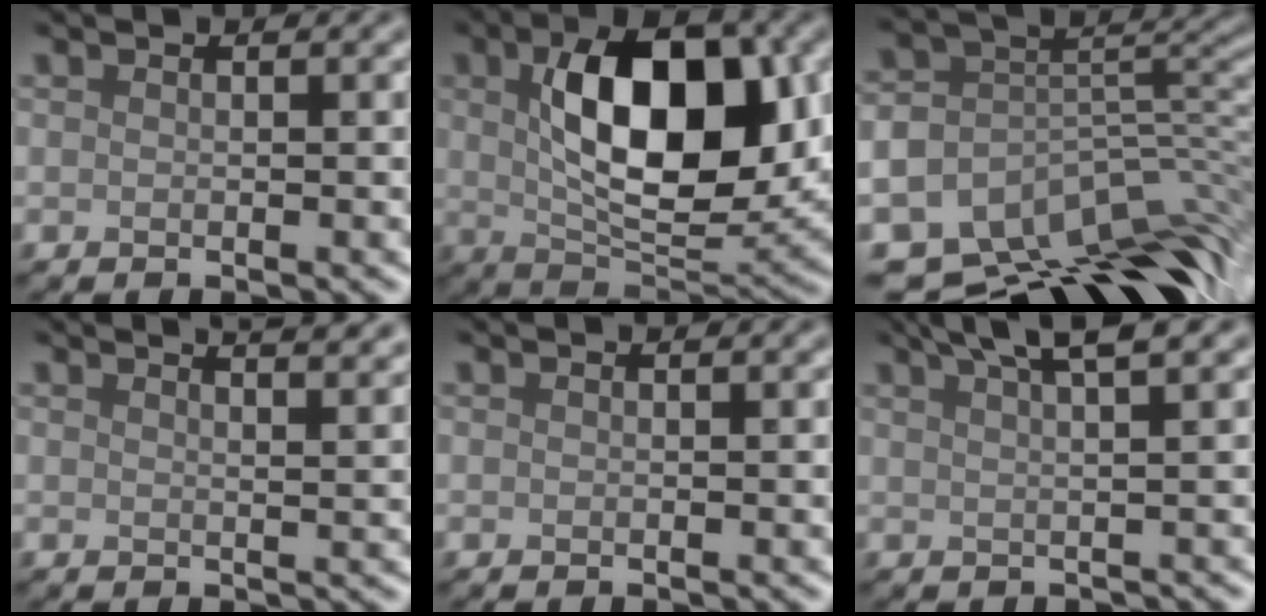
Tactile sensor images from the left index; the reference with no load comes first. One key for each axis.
{"total": 11.0, "fx": 1.9, "fy": 5.3, "fz": 9.4, "tx": -0.143, "ty": 0.006, "tz": 0.032}
{"total": 13.8, "fx": -9.0, "fy": 7.3, "fz": 7.6, "tx": -0.133, "ty": 0.021, "tz": -0.126}
{"total": 5.1, "fx": 3.9, "fy": 1.7, "fz": 2.8, "tx": -0.008, "ty": 0.032, "tz": 0.016}
{"total": 0.0}
{"total": 4.3, "fx": 3.1, "fy": 0.6, "fz": 2.9, "tx": -0.035, "ty": 0.014, "tz": 0.047}